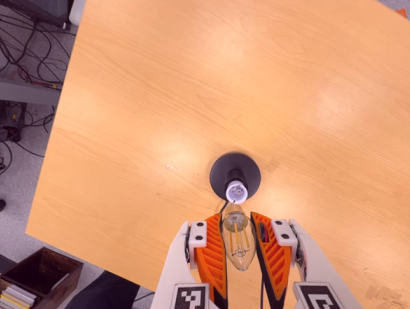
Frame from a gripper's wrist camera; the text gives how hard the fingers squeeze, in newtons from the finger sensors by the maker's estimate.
{"total": 20.4, "left": 22.1, "right": 18.8}